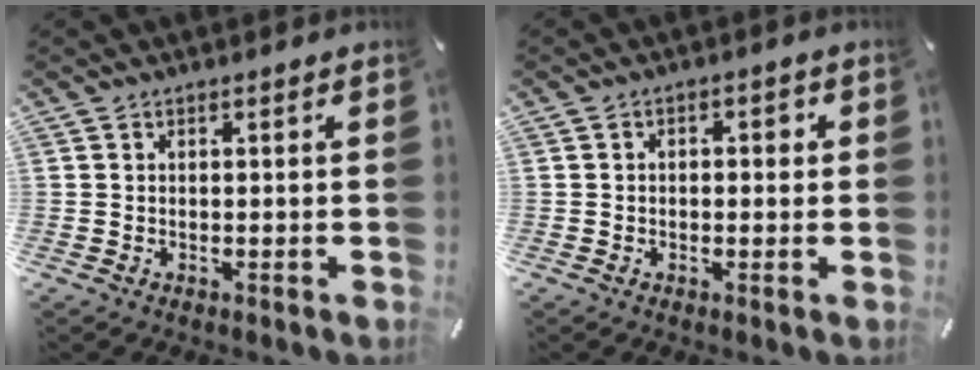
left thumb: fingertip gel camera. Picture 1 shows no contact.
{"total": 2.3, "force": [-0.4, 1.5, 1.6], "torque": [-0.024, 0.008, -0.014]}